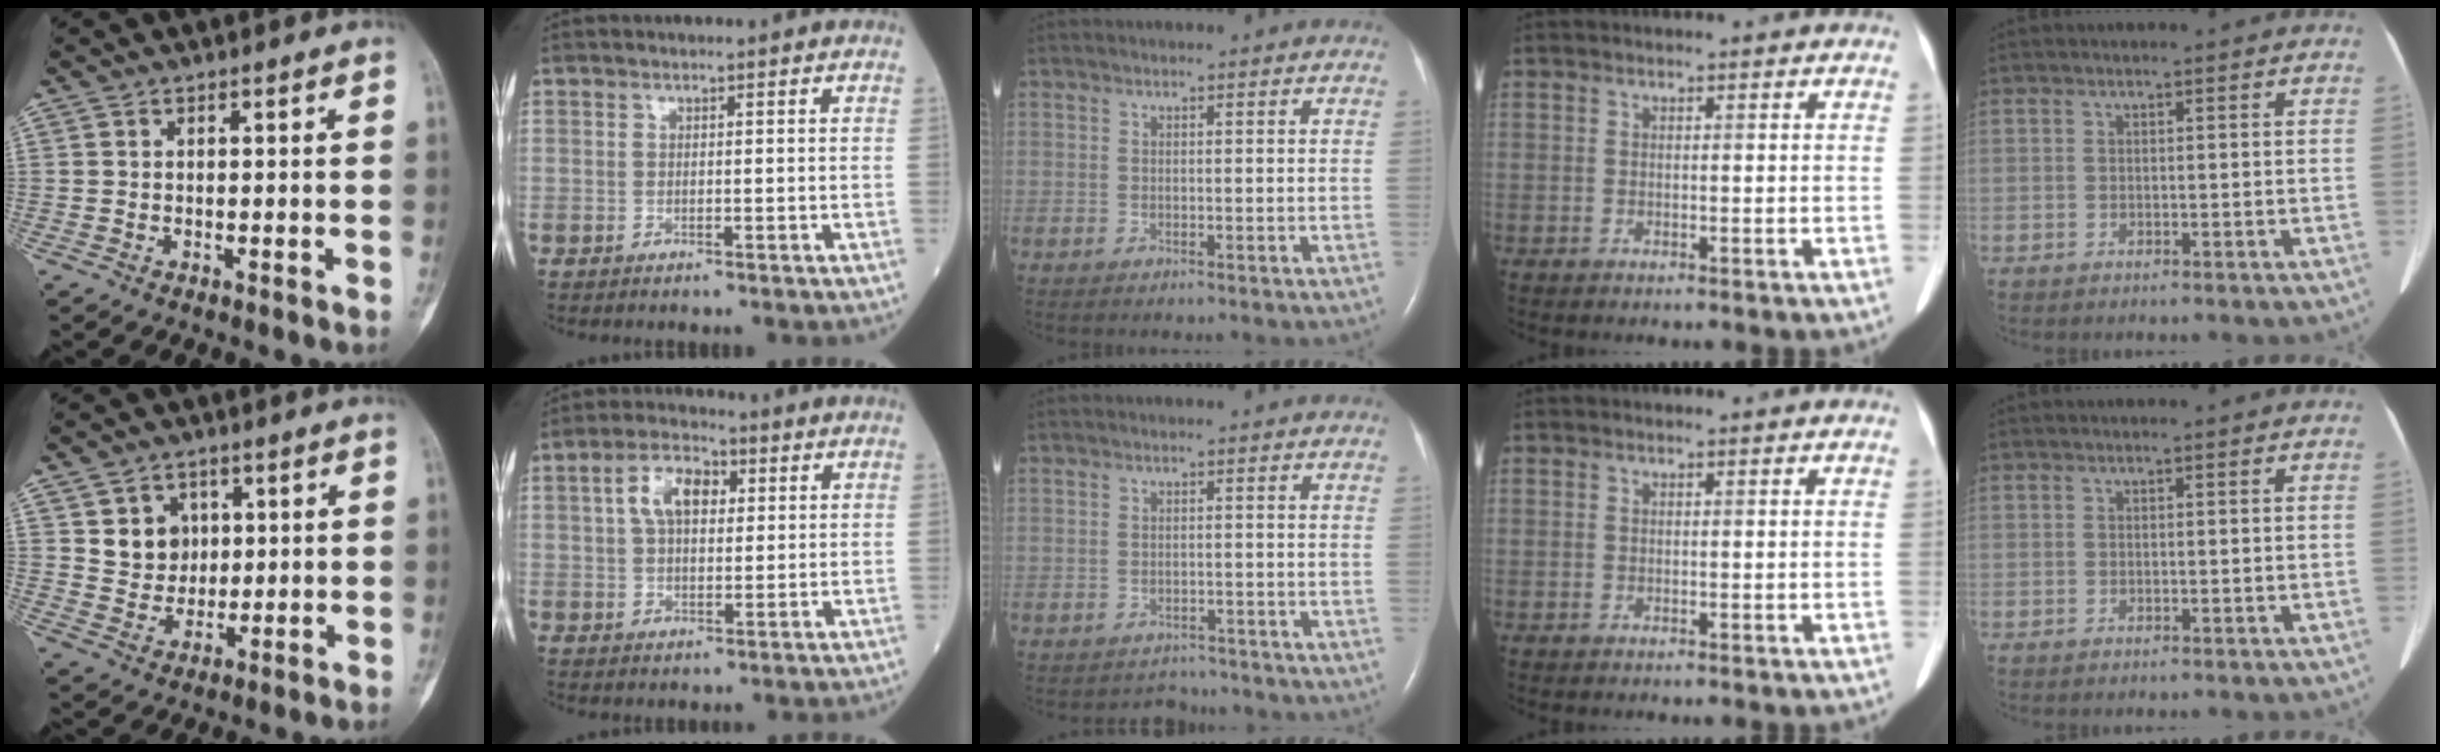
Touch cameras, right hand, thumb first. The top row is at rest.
{"thumb": {"total": 7.2, "force": [2.3, 6.2, 2.8], "torque": [-0.013, -0.010, 0.045]}, "index": {"total": 7.2, "force": [2.2, 3.8, 5.8], "torque": [-0.111, 0.019, 0.039]}, "middle": {"total": 2.9, "force": [-2.6, 1.1, -0.6], "torque": [0.000, 0.004, -0.037]}}